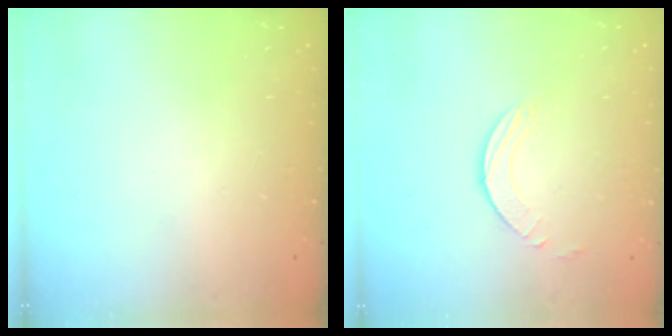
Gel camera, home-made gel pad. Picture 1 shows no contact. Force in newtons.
{"total": 2.7, "press": 2.7, "slide": 0.2}